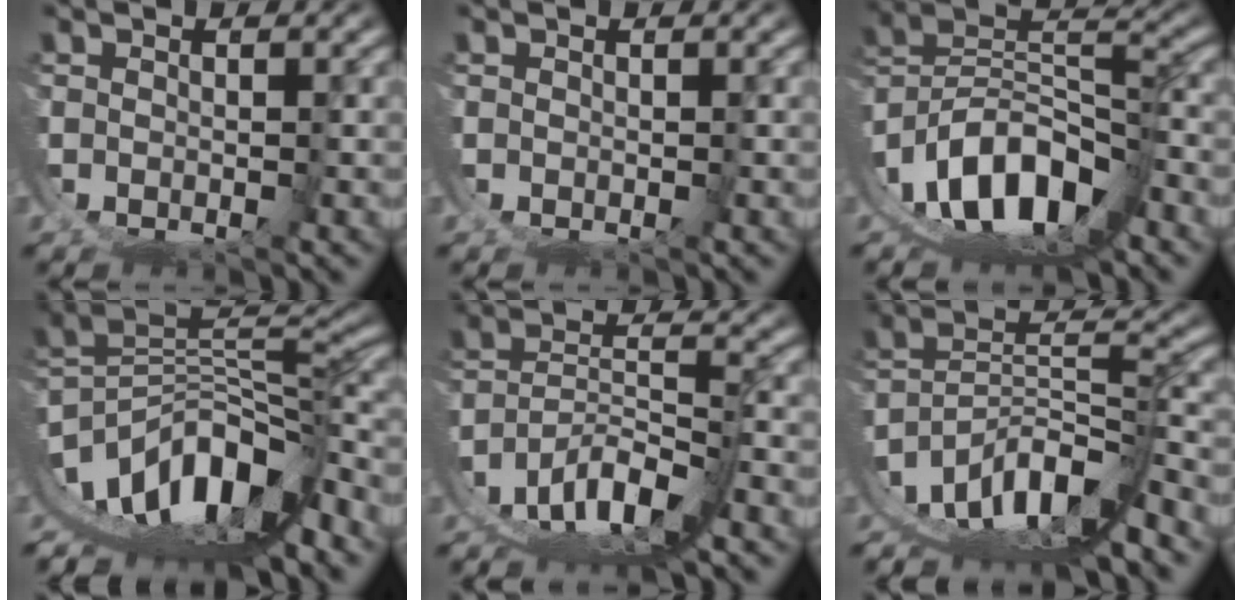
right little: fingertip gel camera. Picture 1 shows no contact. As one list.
[{"total": 0.0}, {"total": 13.2, "force": [-3.8, 8.6, 9.2], "torque": [-0.168, -0.040, -0.050]}, {"total": 15.4, "force": [-4.5, 8.9, 11.8], "torque": [-0.180, -0.026, -0.060]}, {"total": 9.7, "force": [-4.7, 5.6, 6.4], "torque": [-0.103, -0.024, -0.072]}, {"total": 12.5, "force": [-5.2, 7.2, 8.8], "torque": [-0.139, -0.026, -0.077]}]